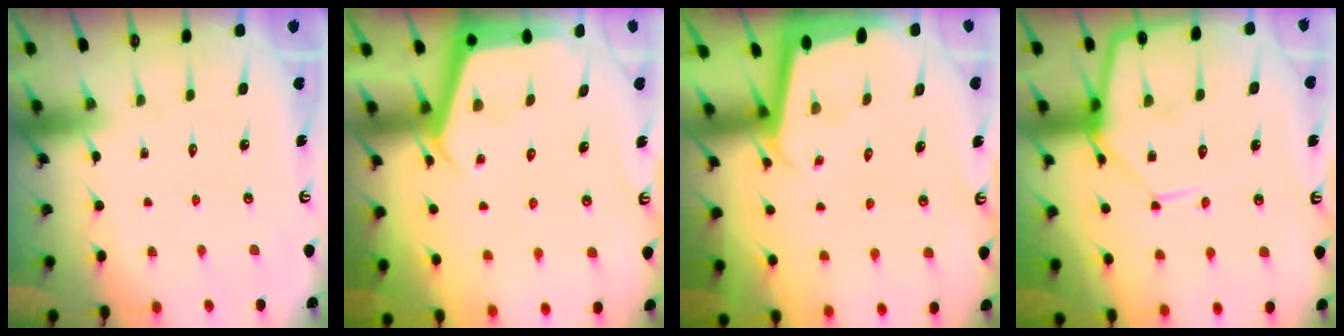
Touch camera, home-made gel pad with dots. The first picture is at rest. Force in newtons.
{"total": 3.8, "press": 3.8, "slide": 0.4}
{"total": 1.8, "press": 1.8, "slide": 0.2}
{"total": 12.5, "press": 12.5, "slide": 1.0}